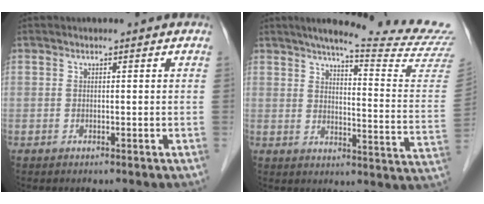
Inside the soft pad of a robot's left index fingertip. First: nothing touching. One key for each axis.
{"total": 21.0, "fx": 19.3, "fy": -1.6, "fz": 8.2, "tx": -0.120, "ty": -0.104, "tz": 0.229}